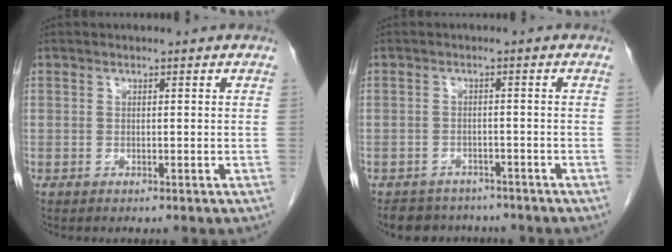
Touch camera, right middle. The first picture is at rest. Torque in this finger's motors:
{"motor_torque": [0.09, -0.09, -0.05, 0.00]}